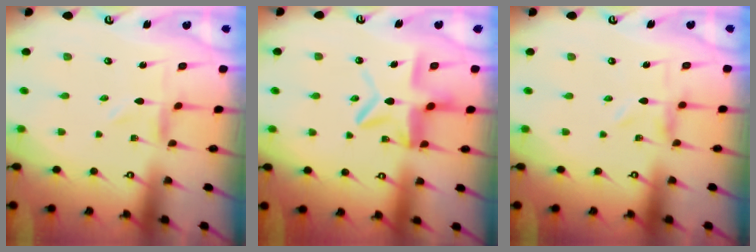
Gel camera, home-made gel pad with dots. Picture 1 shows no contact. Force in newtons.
{"total": 11.1, "press": 11.0, "slide": 1.1}
{"total": 0.7, "press": 0.6, "slide": 0.3}